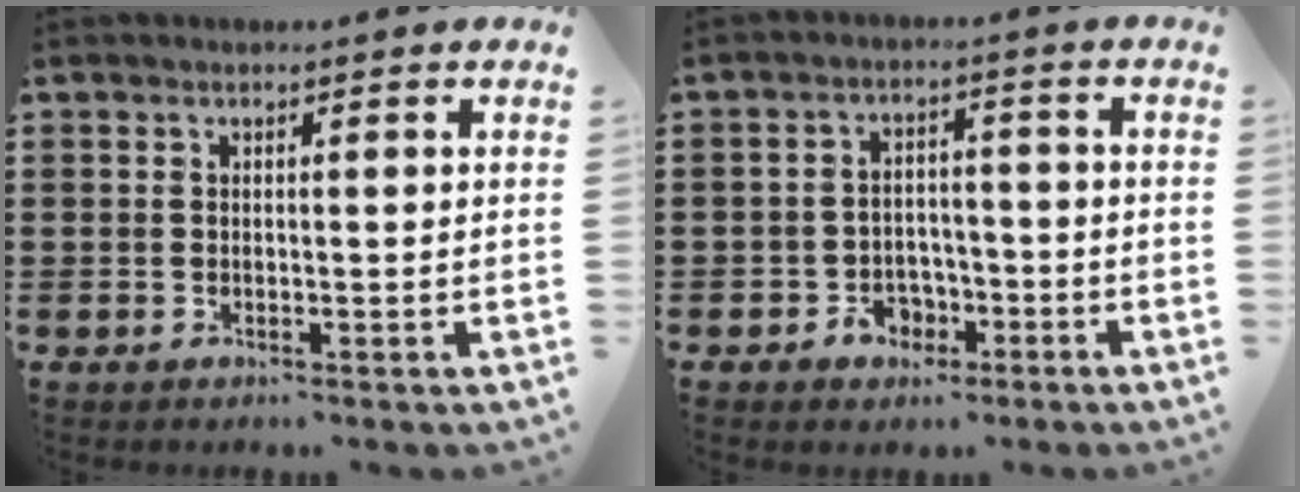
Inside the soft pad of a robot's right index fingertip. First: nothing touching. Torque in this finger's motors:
{"motor_torque": [1.27, 0.87, 0.26, 0.00]}